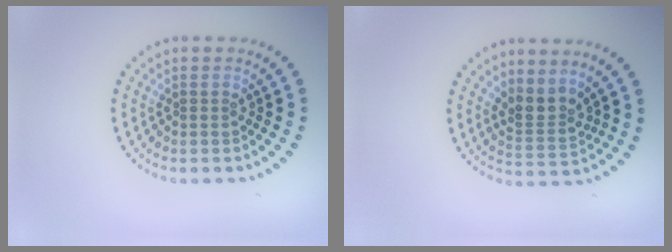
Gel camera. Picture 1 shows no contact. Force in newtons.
{"total": 2.6, "press": 1.9, "slide": 1.8}